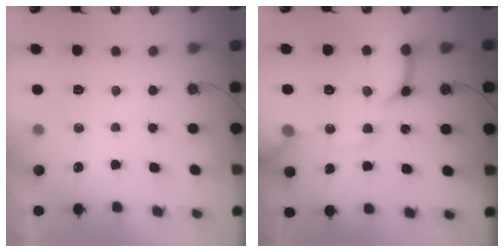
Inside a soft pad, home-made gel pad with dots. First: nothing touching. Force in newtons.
{"total": 16.6, "press": 16.5, "slide": 1.8}